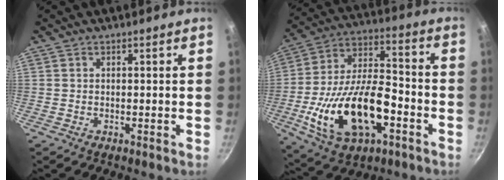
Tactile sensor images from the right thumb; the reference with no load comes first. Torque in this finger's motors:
{"motor_torque": [0.03, 1.04, 1.78, -0.99, 0.40]}